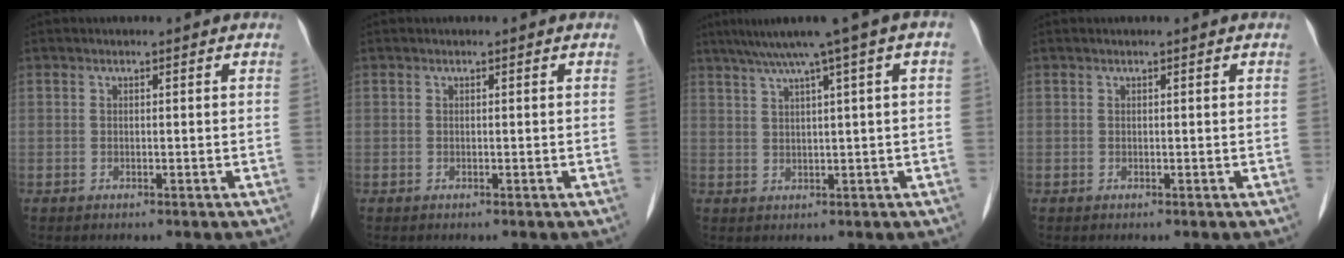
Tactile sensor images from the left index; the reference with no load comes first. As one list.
[{"total": 0.0}, {"total": 8.3, "force": [4.3, -0.5, 7.1], "torque": [-0.108, 0.033, 0.067]}, {"total": 0.0}]